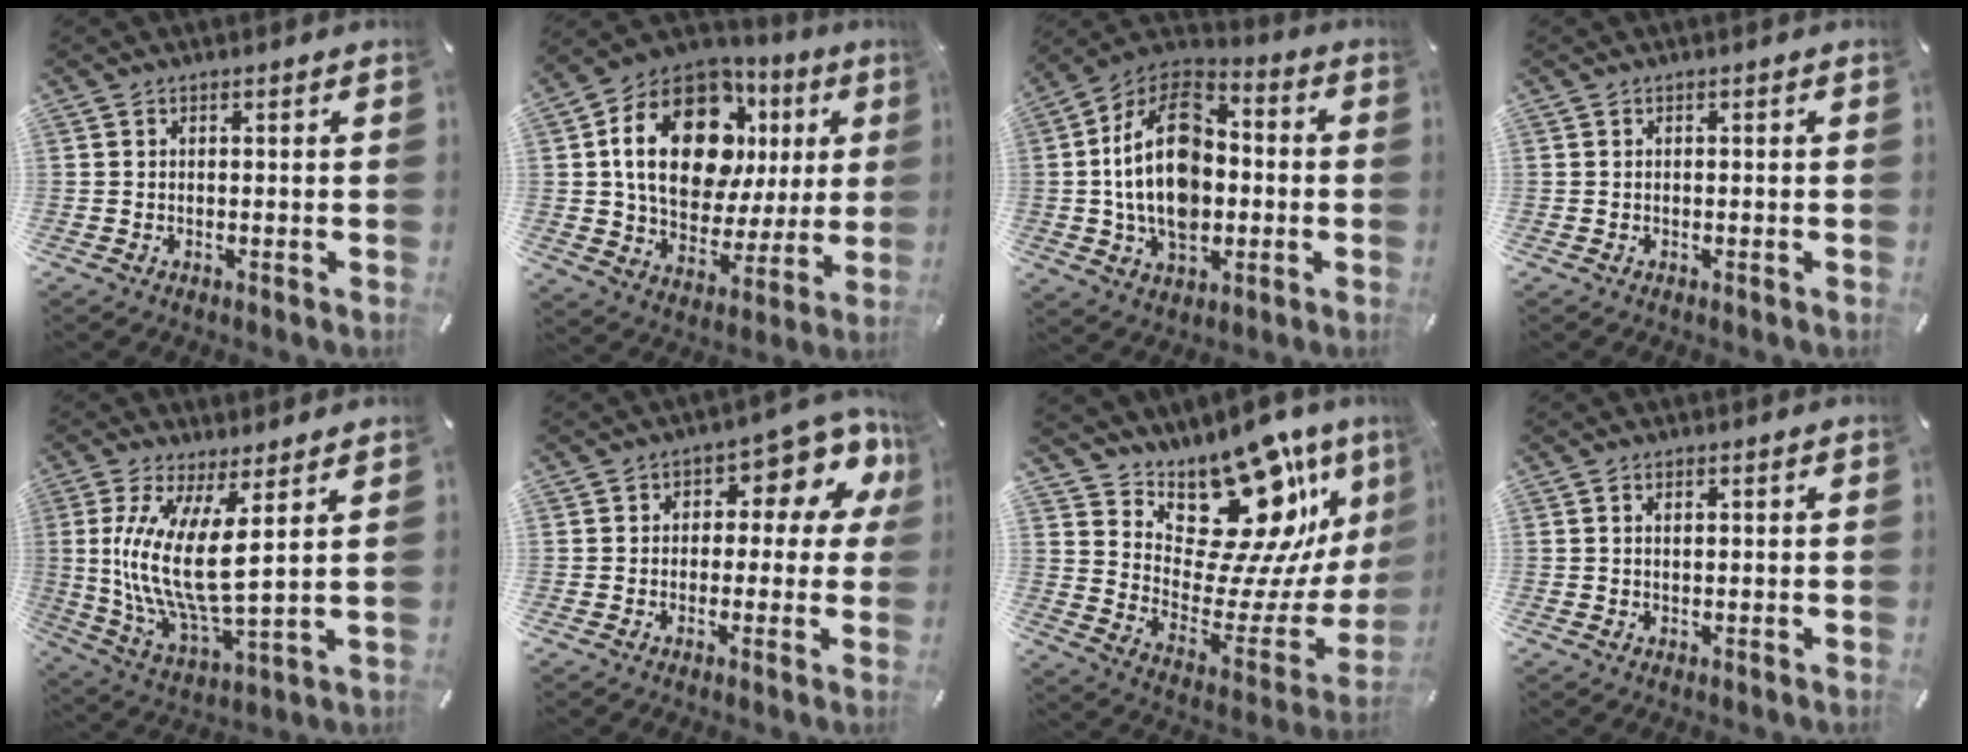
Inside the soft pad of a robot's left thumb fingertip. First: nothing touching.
{"total": 21.5, "force": [7.7, 14.3, 14.1], "torque": [-0.231, -0.026, 0.137]}
{"total": 19.8, "force": [-1.0, 13.5, 14.4], "torque": [-0.291, 0.013, -0.024]}
{"total": 0.0}
{"total": 13.9, "force": [3.6, 4.2, 12.7], "torque": [-0.286, -0.025, 0.064]}
{"total": 10.4, "force": [3.1, 6.1, 7.8], "torque": [-0.092, -0.022, 0.051]}
{"total": 20.3, "force": [14.9, 9.5, 9.9], "torque": [-0.115, -0.142, 0.251]}
{"total": 1.0, "force": [0.4, 0.5, 0.8], "torque": [-0.017, 0.002, 0.006]}